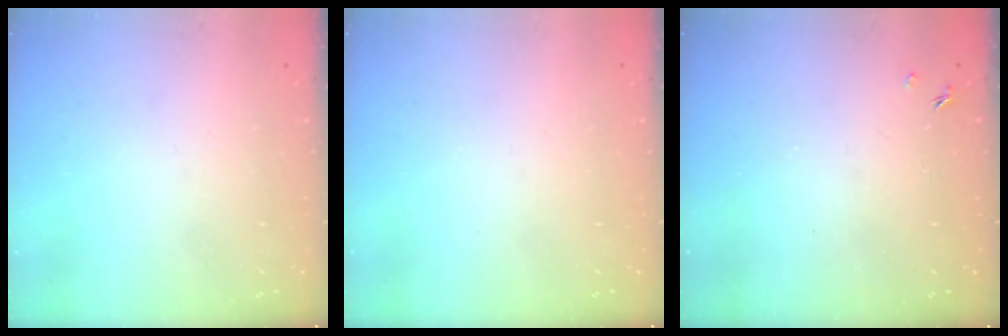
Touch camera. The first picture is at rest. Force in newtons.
{"total": 0.0}
{"total": 1.3, "press": 1.3, "slide": 0.3}